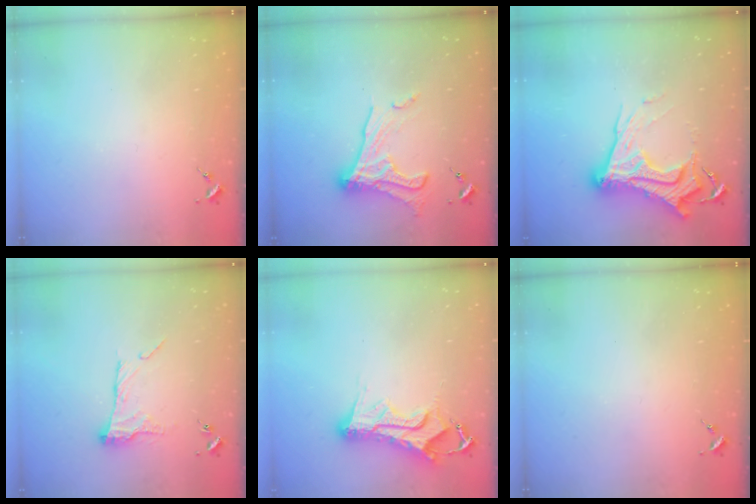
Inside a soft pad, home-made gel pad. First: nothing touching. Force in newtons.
{"total": 15.4, "press": 15.4, "slide": 1.3}
{"total": 19.9, "press": 19.8, "slide": 1.9}
{"total": 12.3, "press": 12.3, "slide": 0.8}
{"total": 13.8, "press": 13.8, "slide": 1.2}
{"total": 0.0}